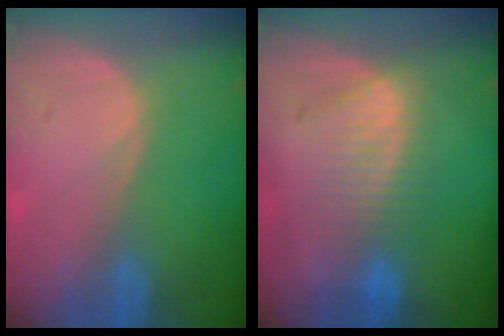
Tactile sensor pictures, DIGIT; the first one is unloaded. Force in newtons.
{"total": 6.8, "press": 6.8, "slide": 0.0}